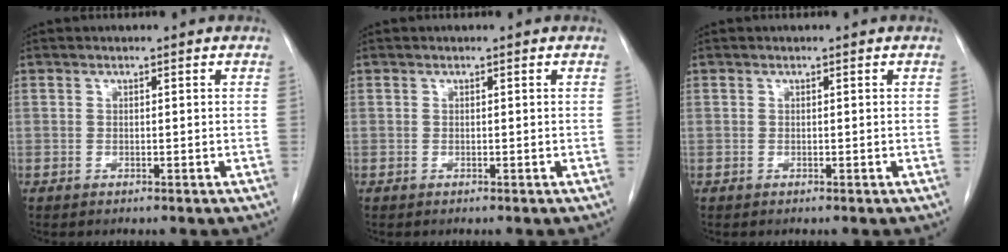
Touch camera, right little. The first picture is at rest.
{"total": 0.0}
{"total": 0.0}